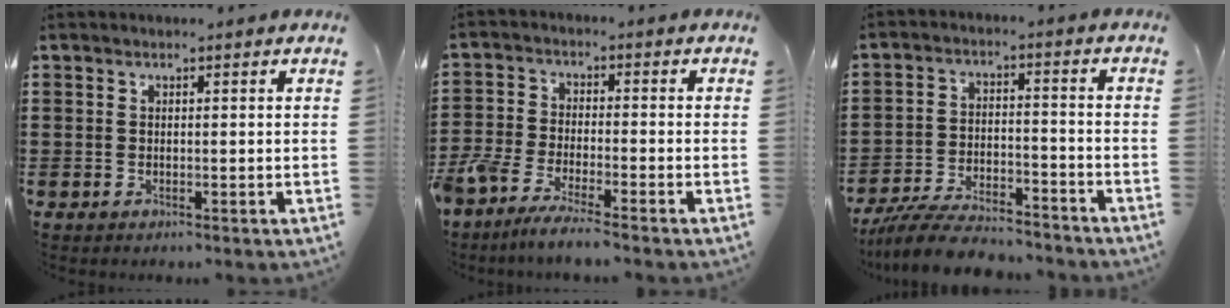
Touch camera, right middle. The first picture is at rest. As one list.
[{"total": 4.9, "force": [-4.7, 0.2, 1.5], "torque": [-0.048, -0.009, -0.099]}, {"total": 7.3, "force": [-6.8, 1.0, 2.4], "torque": [-0.042, 0.011, -0.130]}]